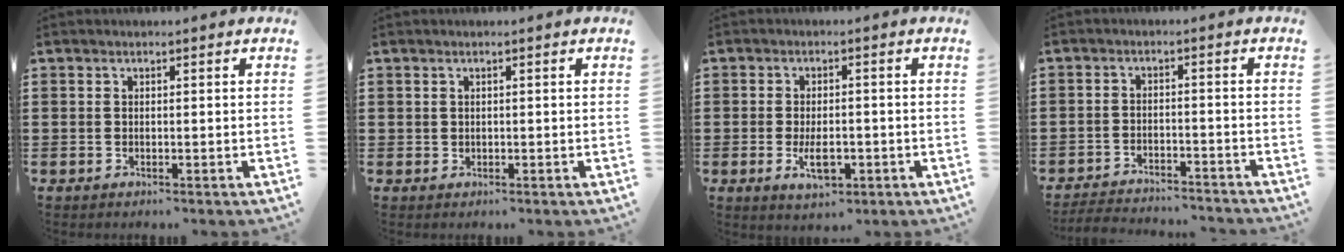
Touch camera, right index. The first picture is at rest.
{"total": 0.6, "force": [0.4, 0.4, 0.2], "torque": [-0.007, 0.000, 0.008]}
{"total": 5.0, "force": [-1.5, 2.5, 4.1], "torque": [-0.076, -0.004, -0.031]}
{"total": 3.5, "force": [-3.5, 0.2, 0.1], "torque": [-0.011, 0.001, -0.077]}